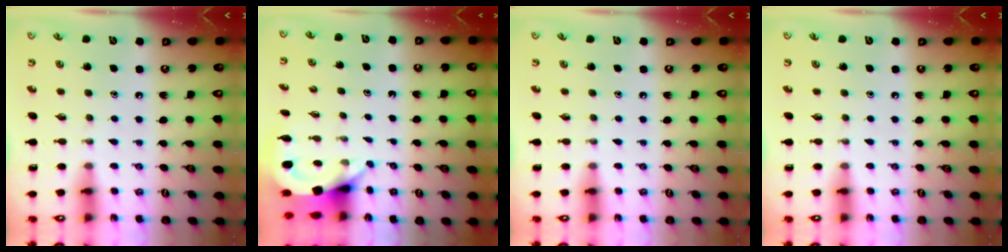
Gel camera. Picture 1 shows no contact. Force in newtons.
{"total": 3.8, "press": 3.7, "slide": 0.3}
{"total": 0.0}
{"total": 0.0}